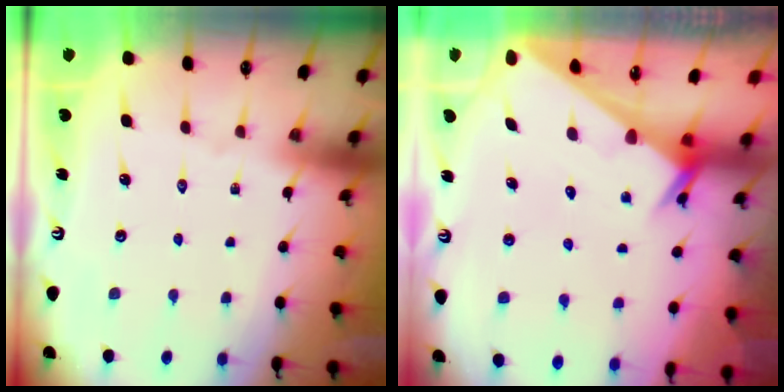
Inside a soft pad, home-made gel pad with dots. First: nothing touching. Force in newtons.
{"total": 2.0, "press": 2.0, "slide": 0.1}